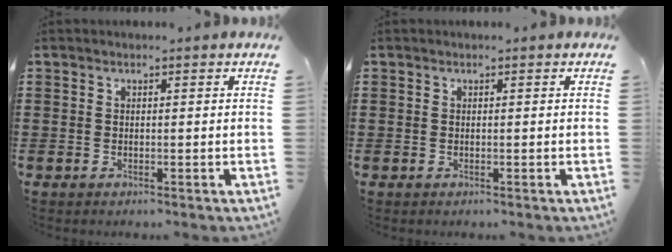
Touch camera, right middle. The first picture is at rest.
{"total": 0.0}